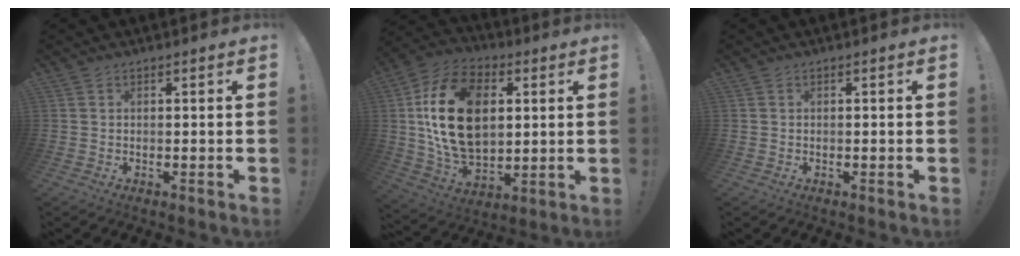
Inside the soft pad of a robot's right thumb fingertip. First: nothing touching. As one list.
[{"total": 23.9, "force": [4.4, 16.2, 17.0], "torque": [-0.313, -0.007, 0.081]}, {"total": 0.0}]